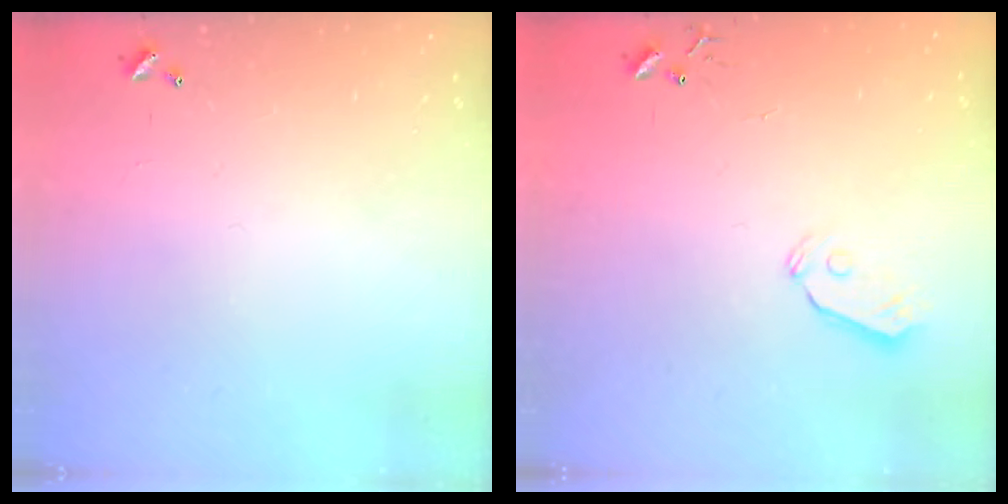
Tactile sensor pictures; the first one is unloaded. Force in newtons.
{"total": 6.1, "press": 6.1, "slide": 0.5}